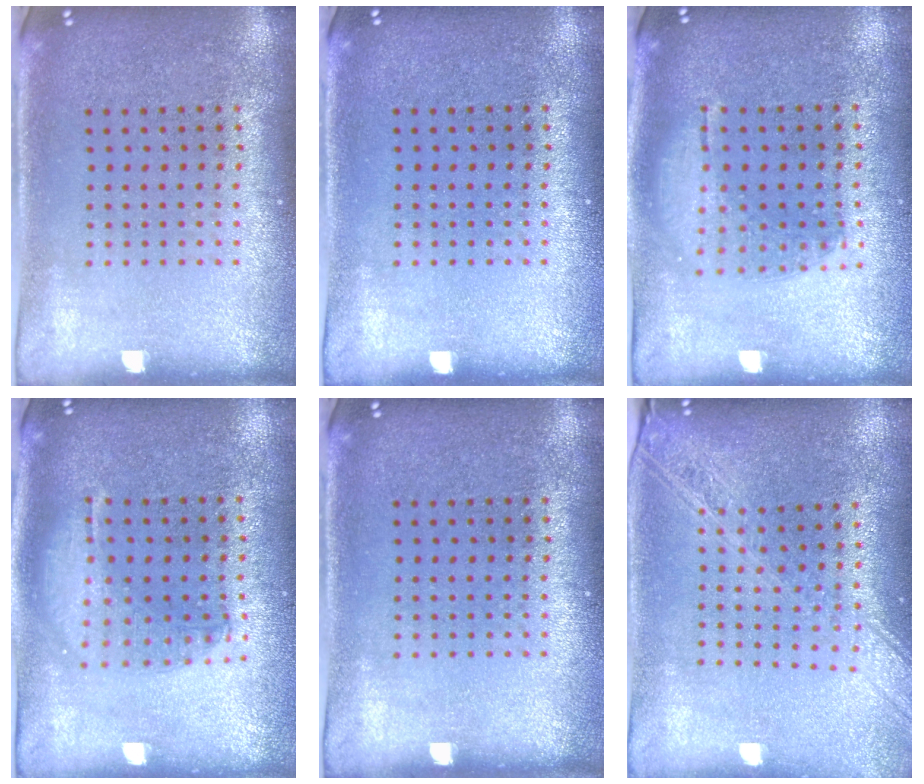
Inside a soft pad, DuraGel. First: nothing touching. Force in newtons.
{"total": 0.0}
{"total": 1.3, "press": 1.1, "slide": 0.5}
{"total": 1.3, "press": 1.3, "slide": 0.4}
{"total": 0.0}
{"total": 2.2, "press": 1.9, "slide": 1.2}